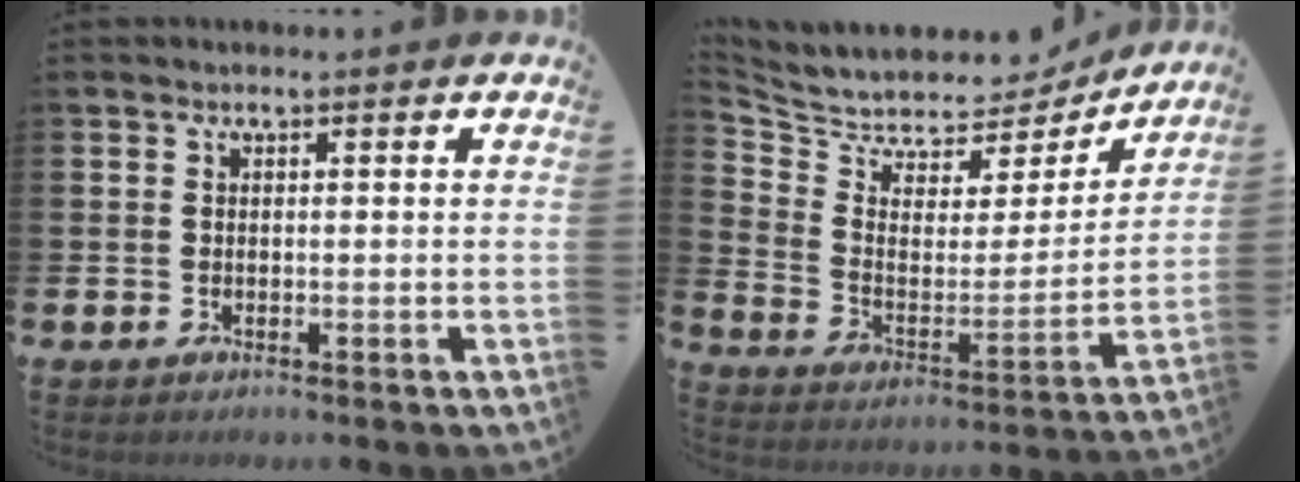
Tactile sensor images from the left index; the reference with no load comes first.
{"total": 5.8, "force": [5.0, 2.7, 1.0], "torque": [-0.057, -0.038, 0.079]}